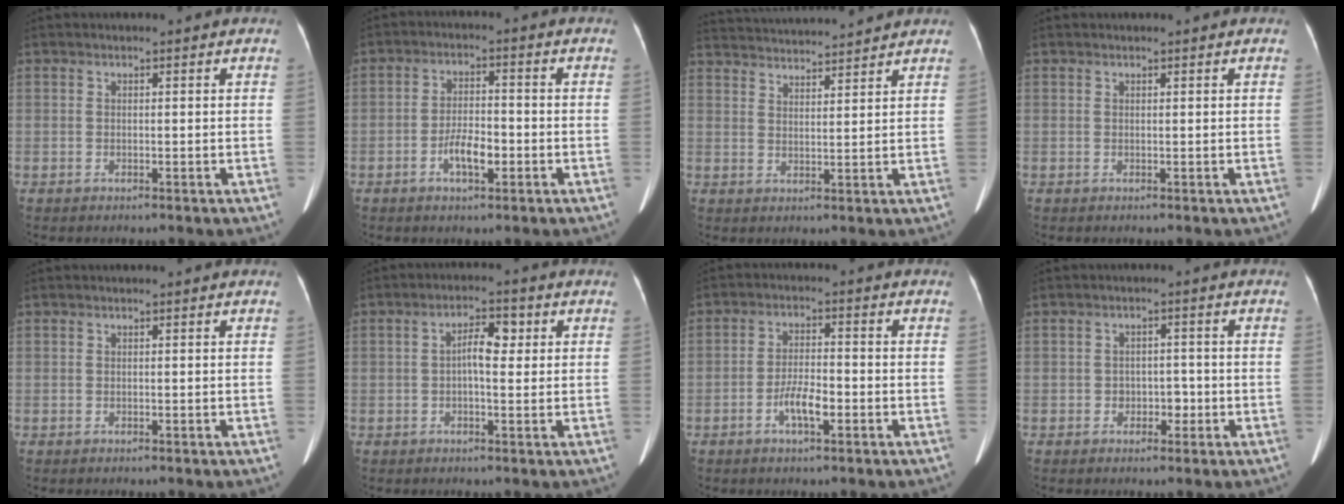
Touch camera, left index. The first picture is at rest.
{"total": 4.7, "force": [-2.4, 1.5, 3.8], "torque": [-0.067, -0.004, -0.039]}
{"total": 13.5, "force": [12.9, 0.3, 3.9], "torque": [-0.077, 0.017, 0.198]}
{"total": 0.8, "force": [0.7, 0.0, 0.4], "torque": [-0.008, 0.004, 0.011]}
{"total": 0.0}
{"total": 4.1, "force": [0.1, 1.4, 3.8], "torque": [-0.063, 0.011, 0.005]}
{"total": 4.6, "force": [-2.4, 1.1, 3.8], "torque": [-0.068, -0.005, -0.041]}
{"total": 2.4, "force": [-1.3, 1.5, 1.3], "torque": [-0.008, -0.001, -0.015]}